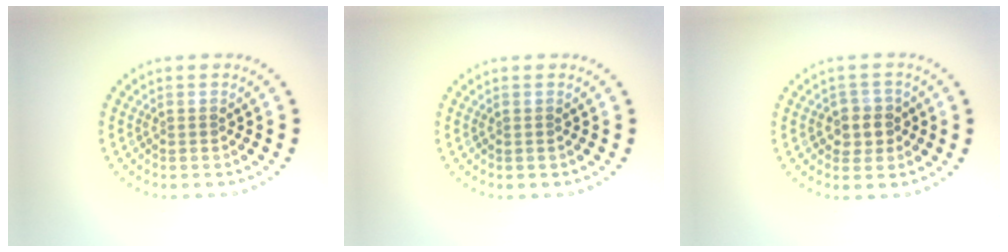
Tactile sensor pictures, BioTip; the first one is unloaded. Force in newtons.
{"total": 0.0}
{"total": 2.5, "press": 2.2, "slide": 1.1}